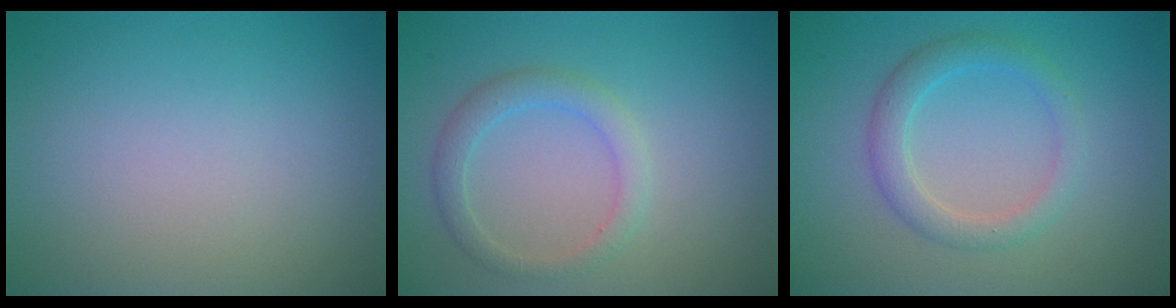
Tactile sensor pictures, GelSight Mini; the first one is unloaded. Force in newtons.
{"total": 2.2, "press": 2.2, "slide": 0.1}
{"total": 2.8, "press": 2.8, "slide": 0.1}